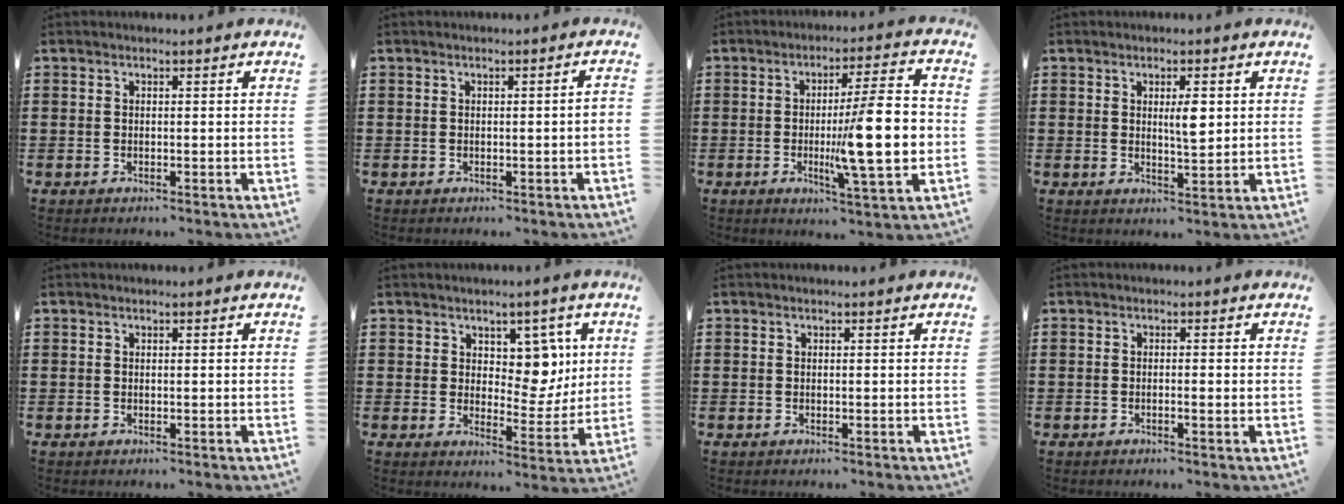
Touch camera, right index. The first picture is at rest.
{"total": 1.0, "force": [-0.3, -0.2, 0.9], "torque": [-0.013, -0.004, -0.006]}
{"total": 14.9, "force": [-1.3, 2.7, 14.6], "torque": [-0.219, -0.013, -0.026]}
{"total": 3.9, "force": [1.0, 1.0, 3.6], "torque": [-0.064, 0.004, 0.011]}
{"total": 0.0}
{"total": 6.9, "force": [3.2, 5.0, 3.6], "torque": [-0.062, -0.005, 0.051]}
{"total": 0.0}
{"total": 1.1, "force": [-0.3, -0.1, 1.0], "torque": [-0.018, -0.004, -0.006]}